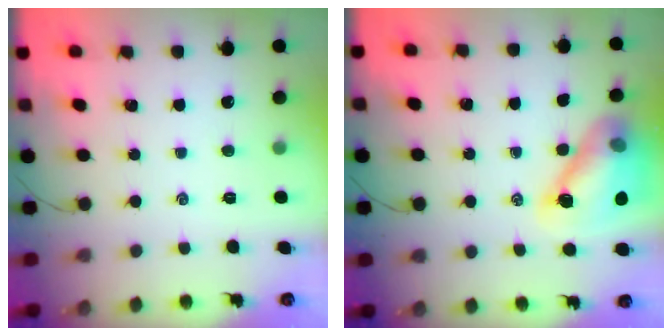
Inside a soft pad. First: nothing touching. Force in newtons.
{"total": 13.8, "press": 13.3, "slide": 3.7}